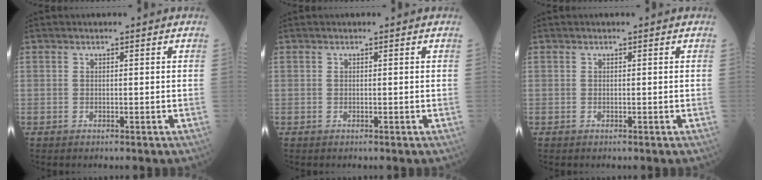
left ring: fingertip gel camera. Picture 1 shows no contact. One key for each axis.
{"total": 0.0}
{"total": 0.0}